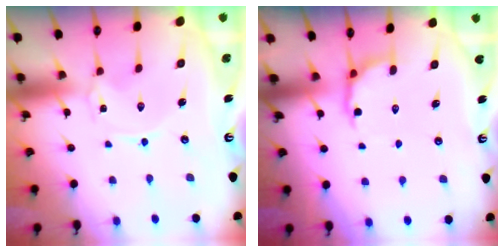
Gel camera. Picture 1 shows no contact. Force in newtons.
{"total": 4.3, "press": 3.6, "slide": 2.3}